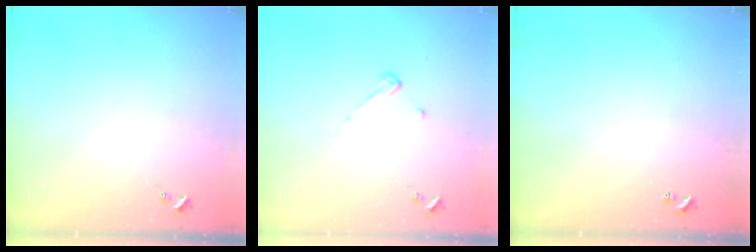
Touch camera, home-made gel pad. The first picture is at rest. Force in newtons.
{"total": 2.7, "press": 2.7, "slide": 0.3}
{"total": 0.9, "press": 0.9, "slide": 0.2}